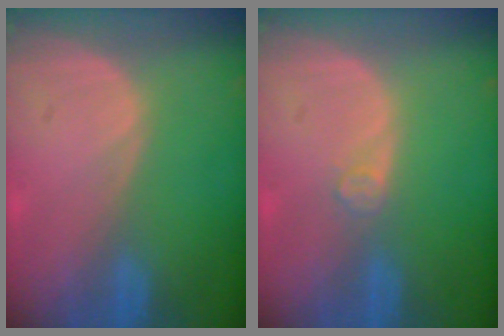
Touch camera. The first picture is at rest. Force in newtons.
{"total": 1.5, "press": 1.5, "slide": 0.2}